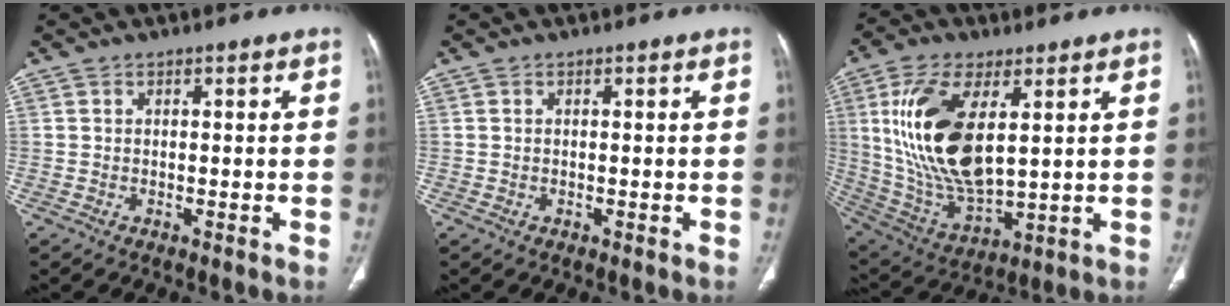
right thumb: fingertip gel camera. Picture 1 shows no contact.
{"total": 0.0}
{"total": 20.0, "force": [4.7, 9.5, 17.0], "torque": [-0.339, -0.024, 0.099]}